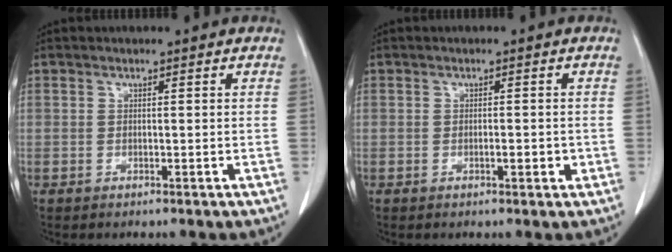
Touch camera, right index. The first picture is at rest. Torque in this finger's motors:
{"motor_torque": [0.43, -0.27, 0.14, 0.04]}